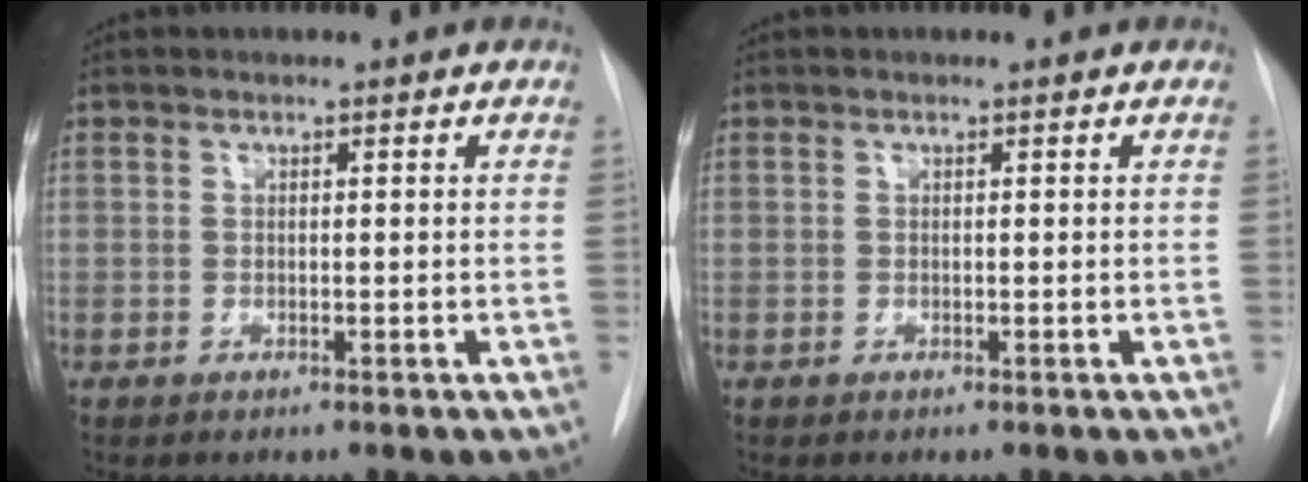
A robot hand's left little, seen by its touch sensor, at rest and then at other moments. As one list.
[{"total": 0.0}]